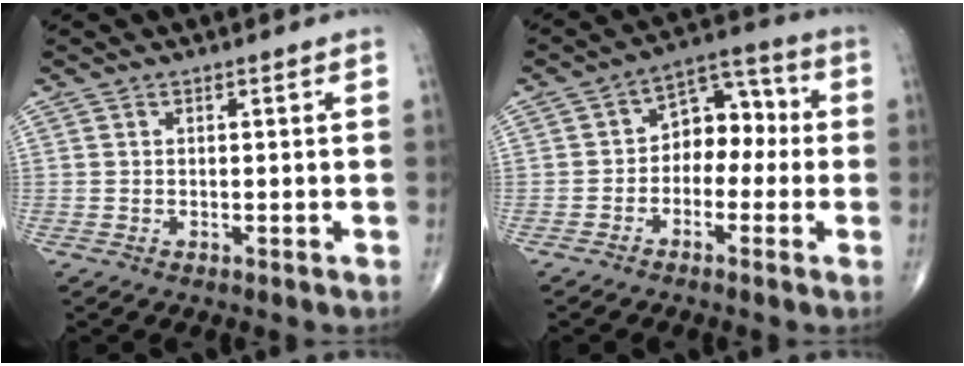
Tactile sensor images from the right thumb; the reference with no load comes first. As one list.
[{"total": 8.6, "force": [-0.9, 6.1, 6.1], "torque": [-0.047, 0.043, -0.033]}]